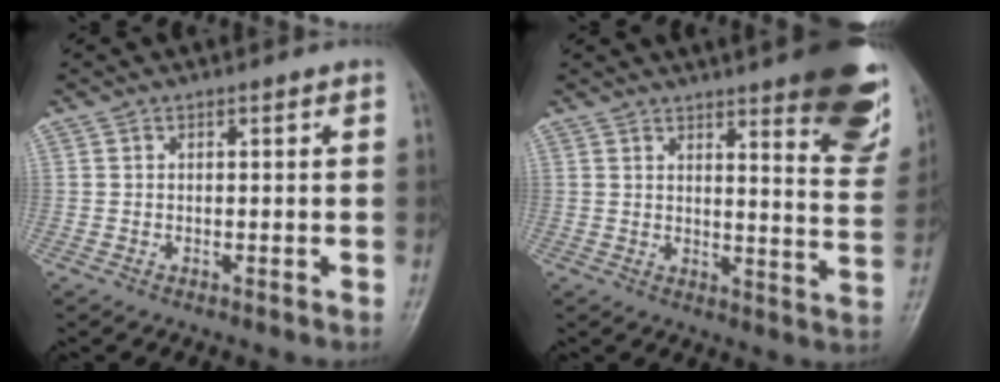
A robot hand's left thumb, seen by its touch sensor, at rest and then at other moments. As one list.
[{"total": 18.4, "force": [11.8, 4.0, 13.6], "torque": [-0.140, -0.069, 0.141]}]